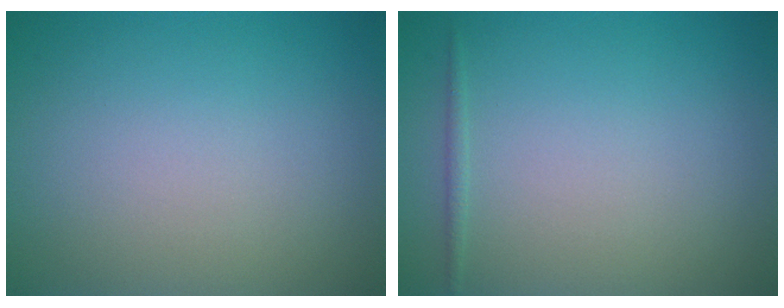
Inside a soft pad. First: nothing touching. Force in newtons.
{"total": 0.5, "press": 0.5, "slide": 0.1}